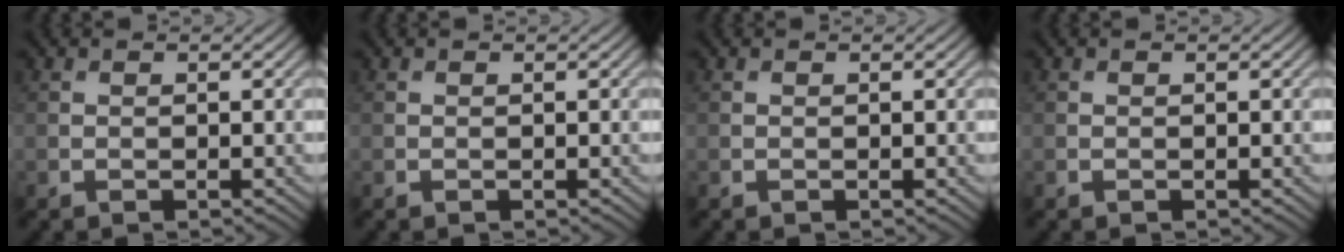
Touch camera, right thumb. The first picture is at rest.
{"total": 0.0}
{"total": 0.0}
{"total": 0.0}